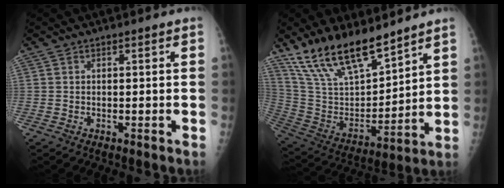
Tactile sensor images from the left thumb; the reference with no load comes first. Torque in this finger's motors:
{"motor_torque": [1.12, 1.05, 1.00, -1.77, 0.34]}